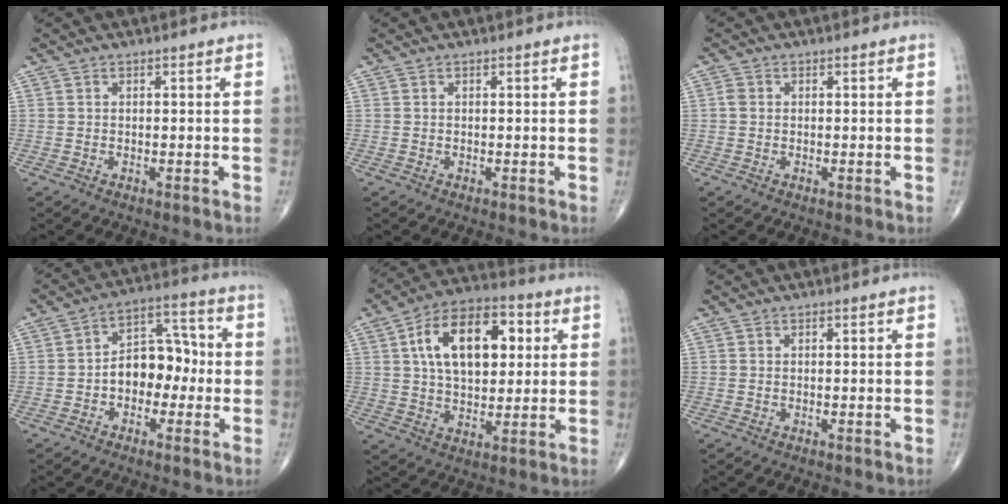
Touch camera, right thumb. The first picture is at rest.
{"total": 0.0}
{"total": 1.2, "force": [0.0, 1.1, 0.6], "torque": [-0.009, 0.002, -0.001]}
{"total": 10.0, "force": [-1.5, 6.8, 7.1], "torque": [-0.074, 0.044, -0.035]}
{"total": 17.5, "force": [4.4, 10.0, 13.7], "torque": [-0.198, 0.010, 0.070]}
{"total": 0.0}